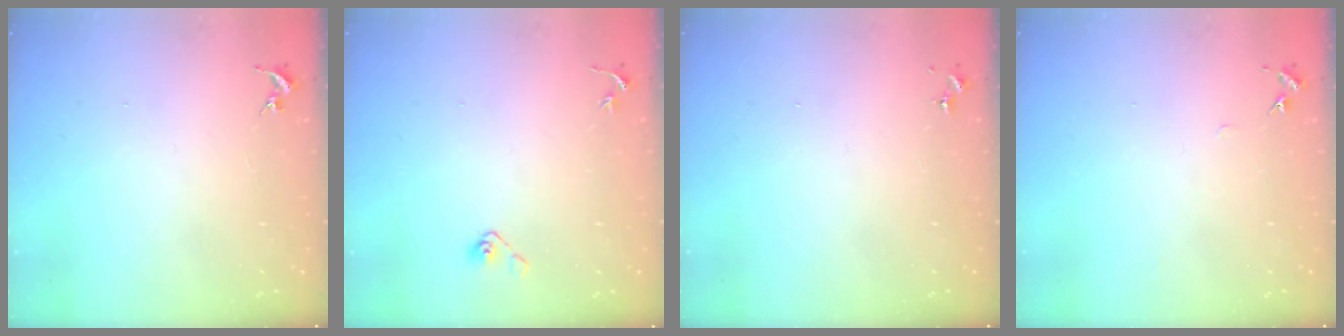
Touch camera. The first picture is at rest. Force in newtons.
{"total": 5.0, "press": 4.4, "slide": 2.3}
{"total": 0.0}
{"total": 4.0, "press": 4.0, "slide": 0.5}